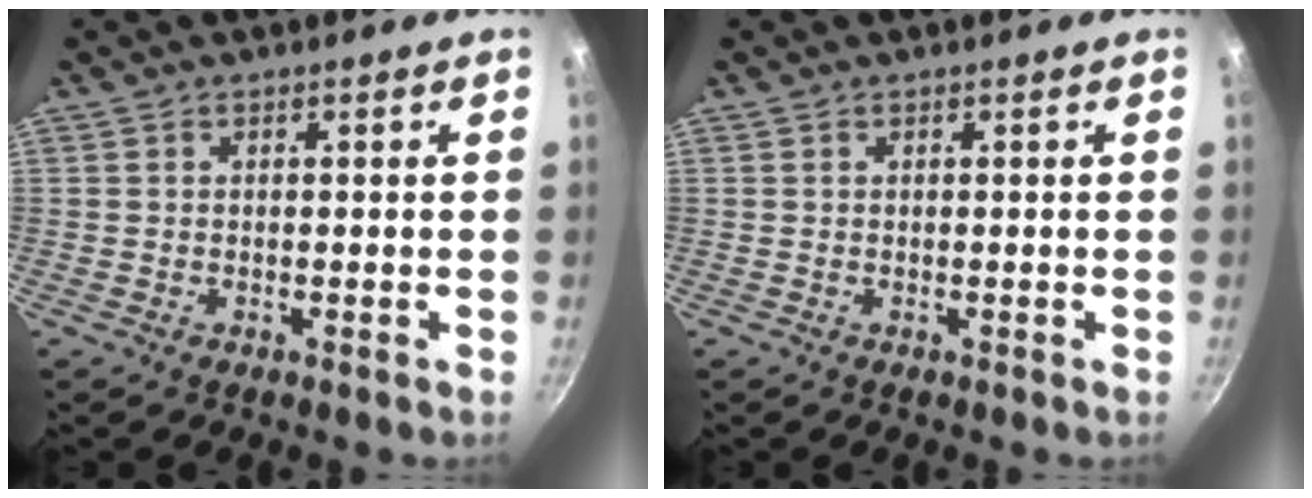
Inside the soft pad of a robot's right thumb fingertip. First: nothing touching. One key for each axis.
{"total": 0.0}